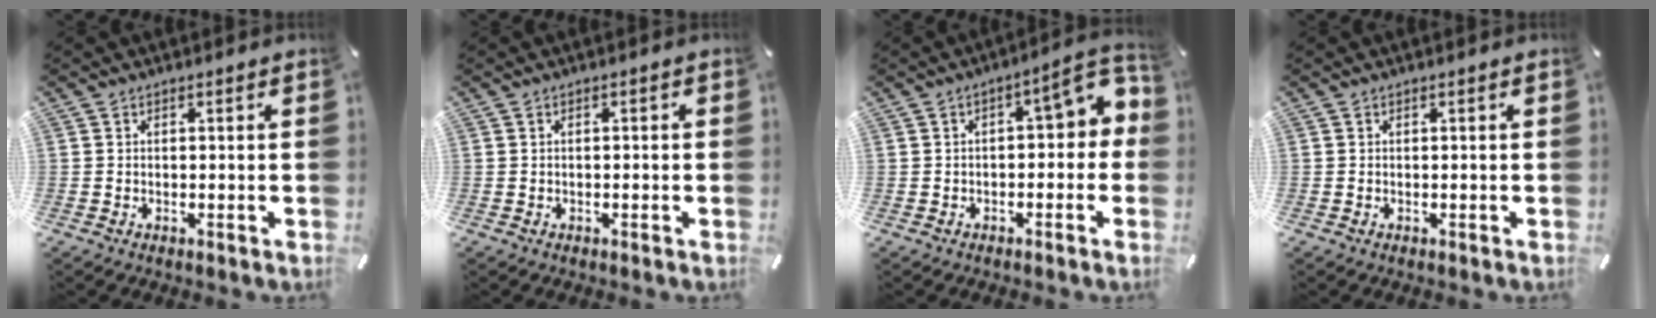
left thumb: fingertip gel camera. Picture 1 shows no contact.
{"total": 0.7, "force": [-0.3, 0.4, 0.6], "torque": [-0.011, 0.000, -0.007]}
{"total": 8.2, "force": [1.5, 4.0, 7.0], "torque": [-0.085, -0.021, 0.016]}
{"total": 0.0}